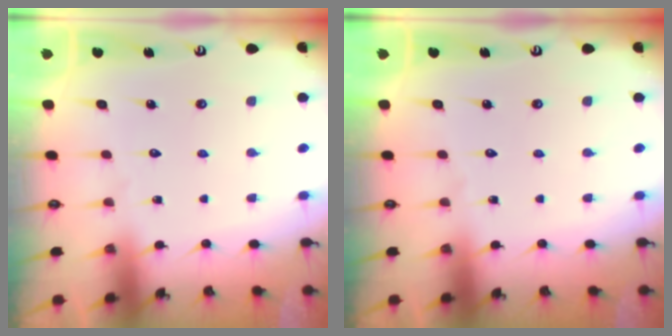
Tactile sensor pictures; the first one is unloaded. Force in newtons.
{"total": 0.0}